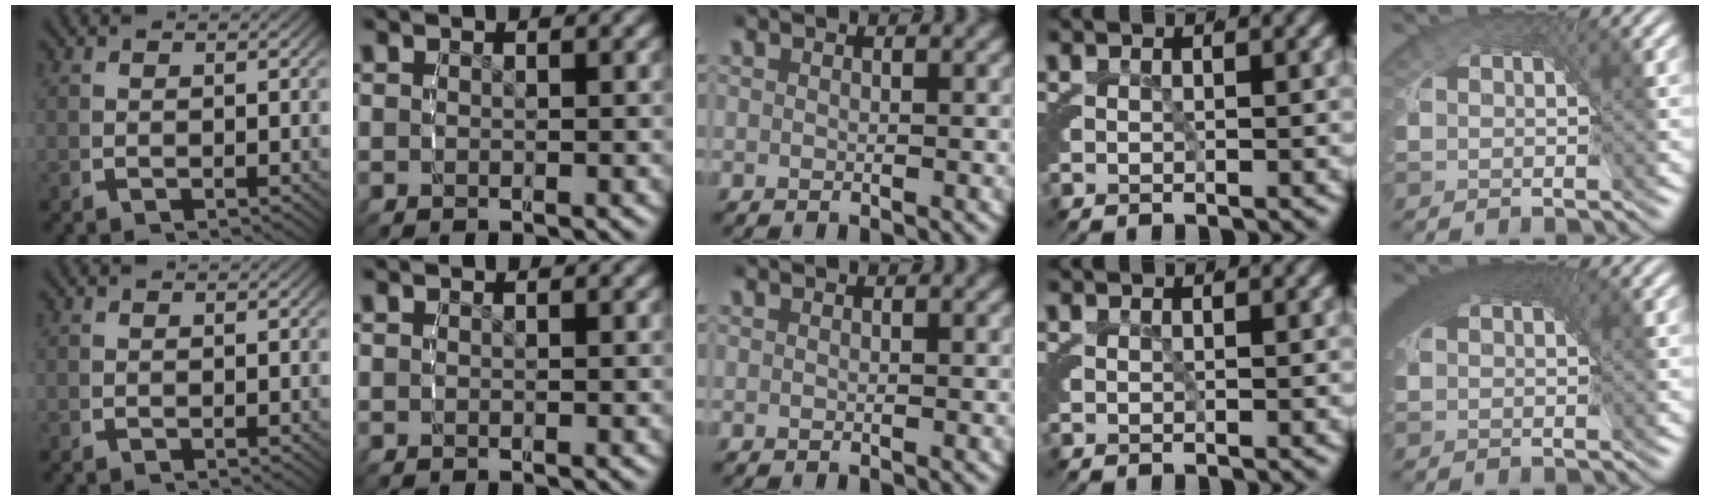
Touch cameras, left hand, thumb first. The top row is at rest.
{"little": {"total": 6.4, "force": [2.1, 3.7, 4.7], "torque": [-0.088, -0.007, 0.030]}}